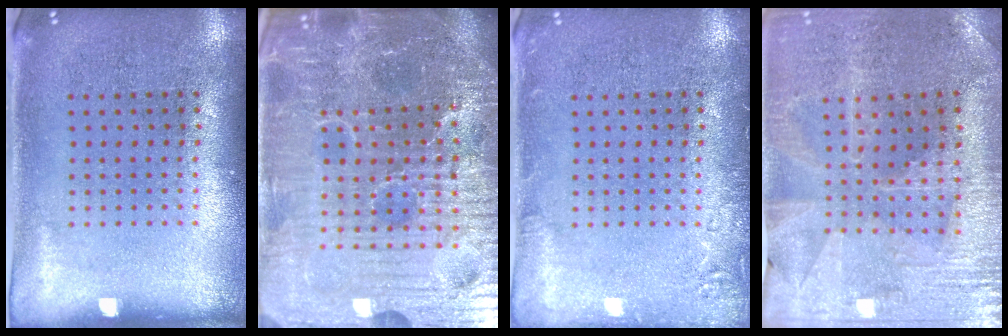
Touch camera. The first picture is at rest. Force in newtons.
{"total": 6.8, "press": 6.2, "slide": 2.8}
{"total": 1.8, "press": 1.7, "slide": 0.4}
{"total": 1.4, "press": 1.3, "slide": 0.4}